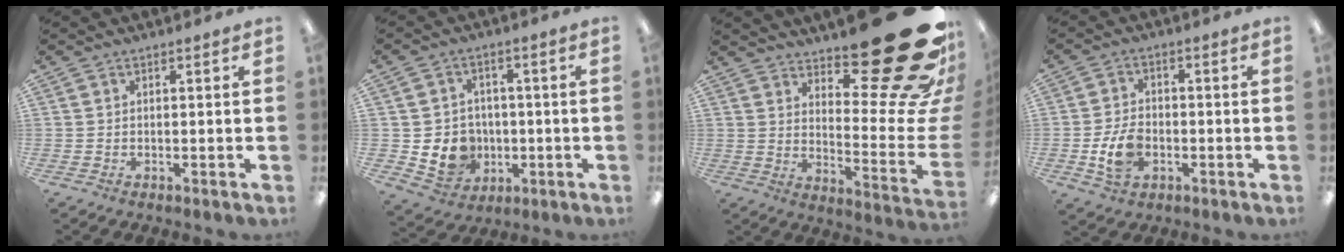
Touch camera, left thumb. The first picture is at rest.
{"total": 9.1, "force": [-1.6, 8.5, 3.0], "torque": [-0.075, 0.013, -0.020]}
{"total": 28.2, "force": [17.8, 9.1, 19.8], "torque": [-0.217, -0.142, 0.305]}
{"total": 8.4, "force": [-2.4, 5.8, 5.6], "torque": [-0.113, 0.006, -0.044]}